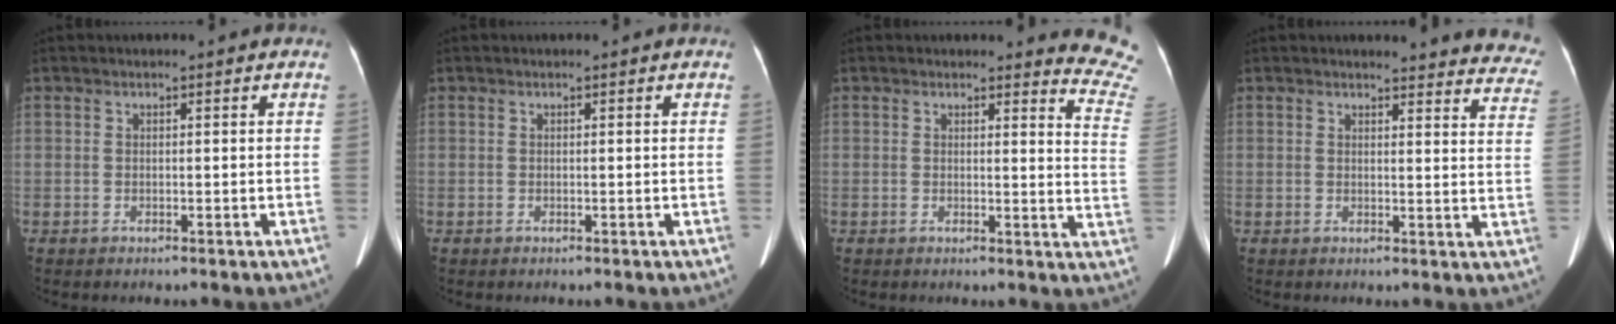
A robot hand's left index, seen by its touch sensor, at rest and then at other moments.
{"total": 0.0}
{"total": 8.4, "force": [8.4, -0.1, -0.2], "torque": [0.017, -0.117, 0.053]}
{"total": 16.1, "force": [15.6, 2.7, 3.1], "torque": [0.004, -0.086, 0.137]}